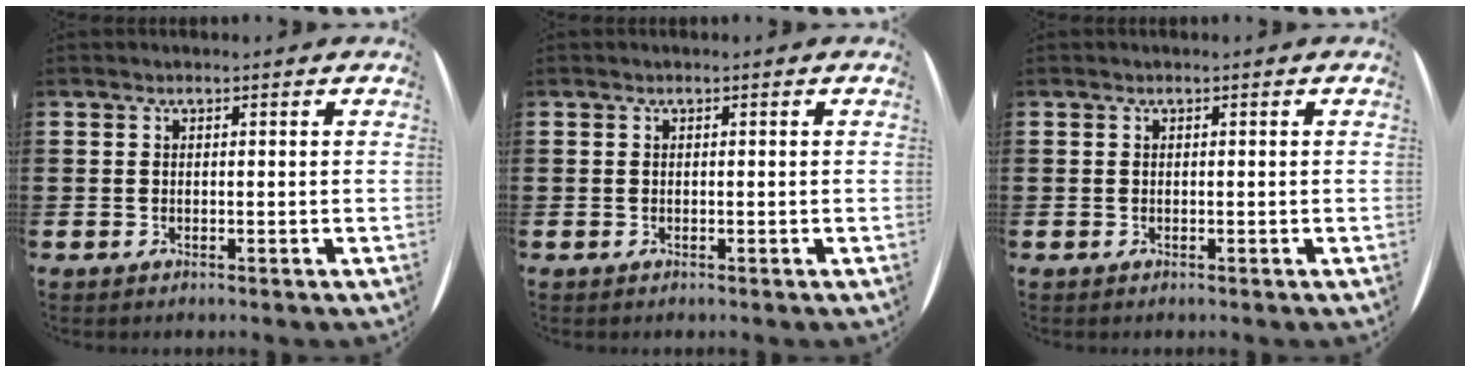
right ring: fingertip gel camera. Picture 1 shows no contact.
{"total": 0.0}
{"total": 0.0}